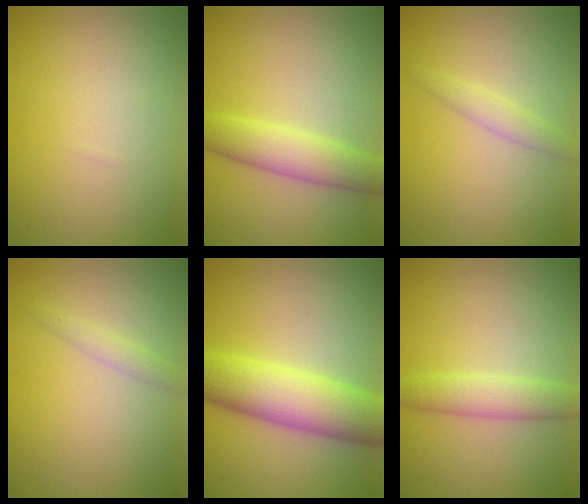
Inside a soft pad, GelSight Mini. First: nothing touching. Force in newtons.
{"total": 4.0, "press": 4.0, "slide": 0.1}
{"total": 1.6, "press": 1.6, "slide": 0.0}
{"total": 1.2, "press": 1.2, "slide": 0.1}
{"total": 7.7, "press": 7.7, "slide": 0.3}
{"total": 2.4, "press": 2.4, "slide": 0.2}